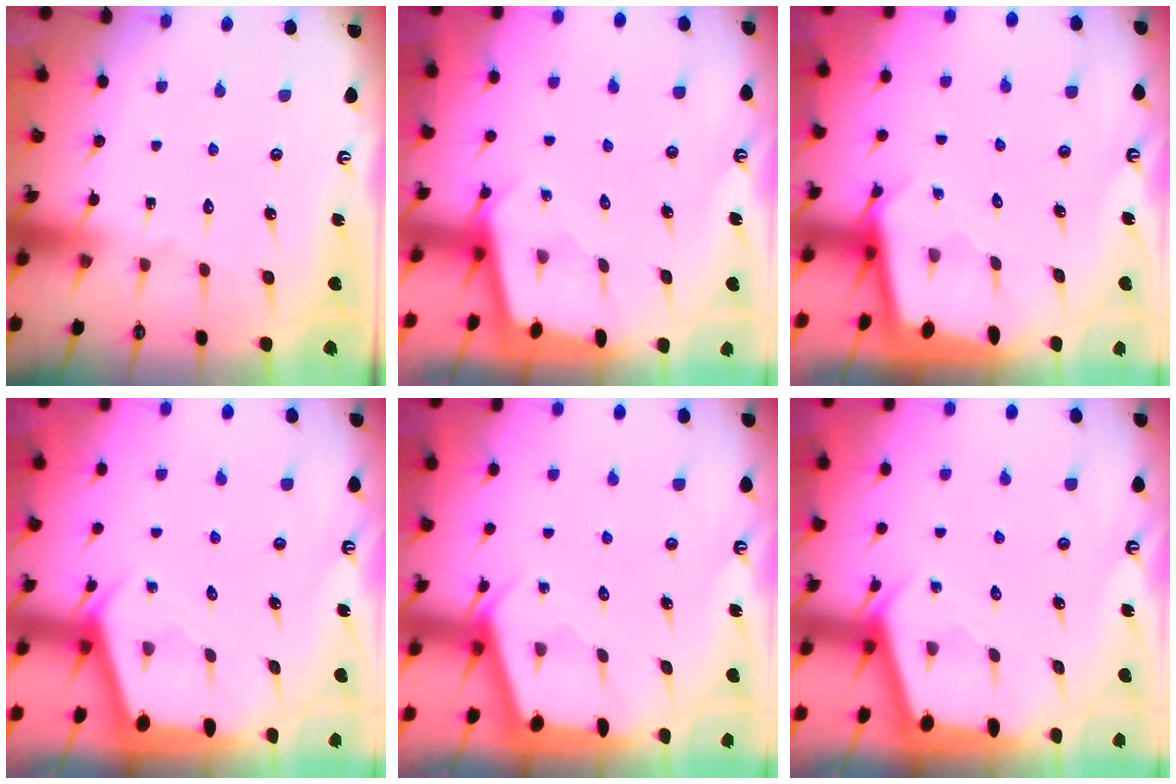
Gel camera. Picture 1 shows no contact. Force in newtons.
{"total": 1.7, "press": 1.7, "slide": 0.1}
{"total": 2.4, "press": 2.4, "slide": 0.2}
{"total": 2.4, "press": 2.4, "slide": 0.3}
{"total": 2.4, "press": 2.4, "slide": 0.3}
{"total": 2.3, "press": 2.3, "slide": 0.3}